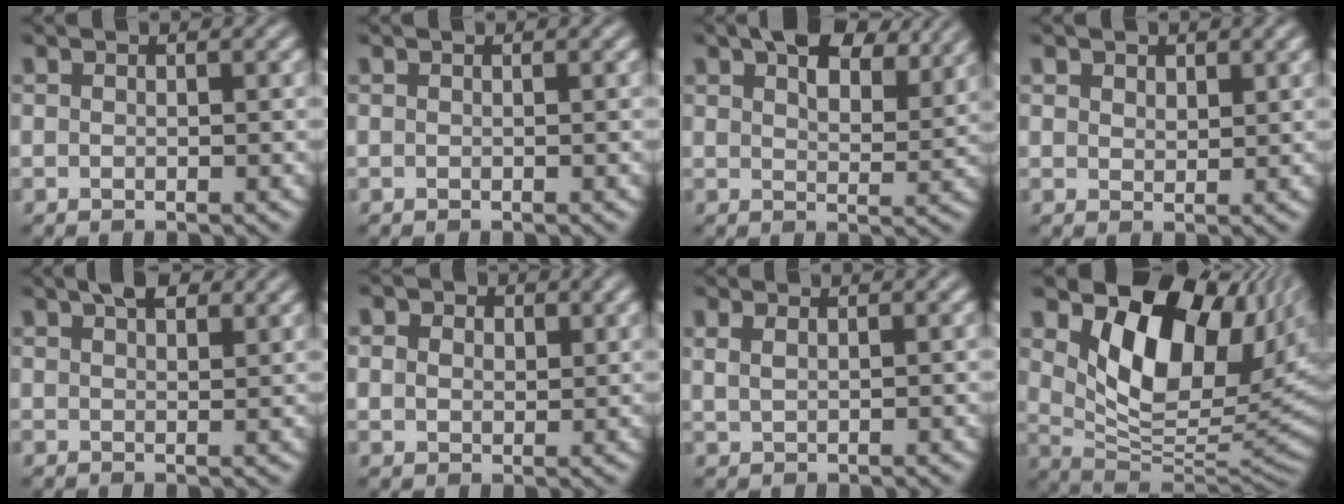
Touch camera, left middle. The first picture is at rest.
{"total": 0.0}
{"total": 7.6, "force": [5.0, 3.3, 4.6], "torque": [-0.067, 0.016, 0.069]}
{"total": 1.8, "force": [1.4, 1.1, 0.5], "torque": [-0.010, 0.002, 0.020]}
{"total": 2.8, "force": [2.1, 1.0, 1.5], "torque": [-0.019, 0.007, 0.037]}
{"total": 5.2, "force": [2.6, 3.8, 2.3], "torque": [-0.047, 0.015, 0.029]}
{"total": 1.1, "force": [0.7, 0.5, 0.7], "torque": [-0.014, 0.000, 0.021]}
{"total": 12.4, "force": [4.8, 7.3, 8.8], "torque": [-0.140, -0.008, 0.090]}